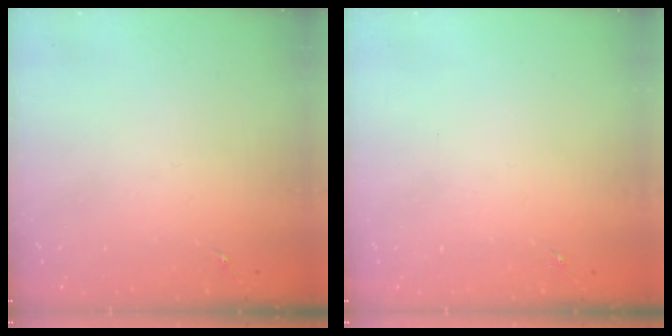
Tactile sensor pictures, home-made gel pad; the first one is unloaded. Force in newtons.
{"total": 0.0}